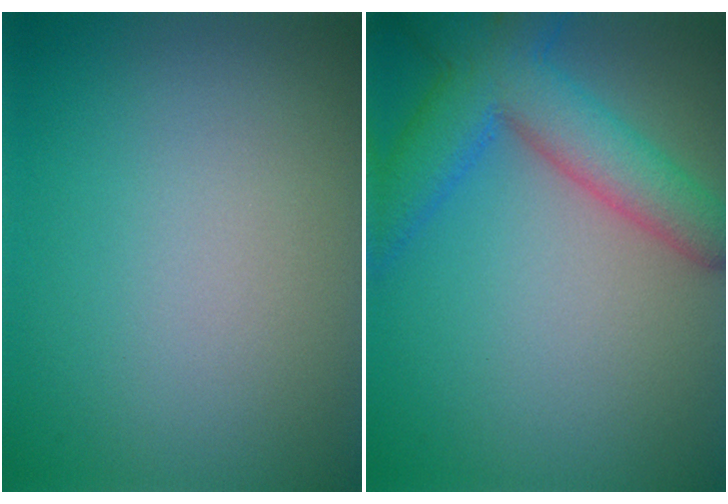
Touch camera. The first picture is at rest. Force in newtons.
{"total": 6.7, "press": 6.7, "slide": 0.4}